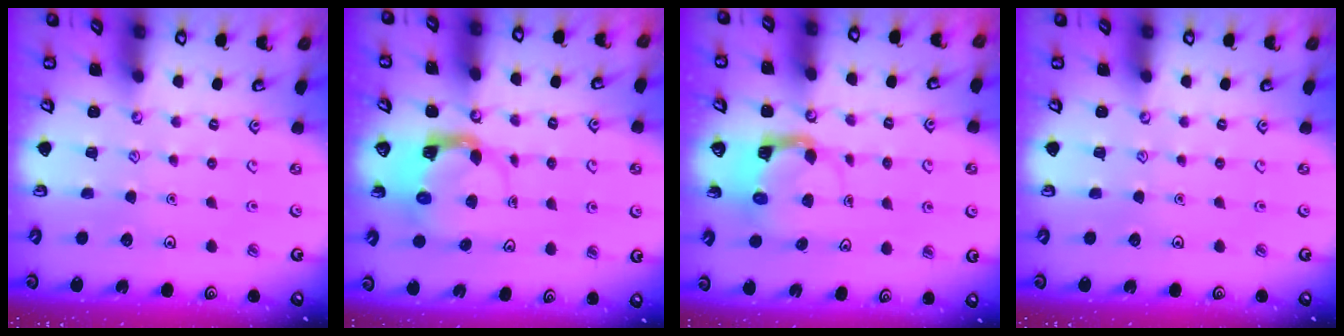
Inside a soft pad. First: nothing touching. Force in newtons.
{"total": 3.9, "press": 3.8, "slide": 0.7}
{"total": 4.4, "press": 4.4, "slide": 0.2}
{"total": 0.0}